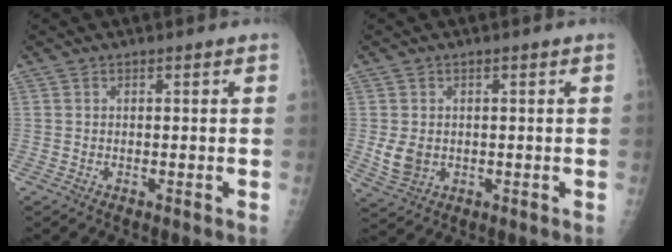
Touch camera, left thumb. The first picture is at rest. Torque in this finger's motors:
{"motor_torque": [0.14, 0.12, 0.53, 0.00, 0.08]}